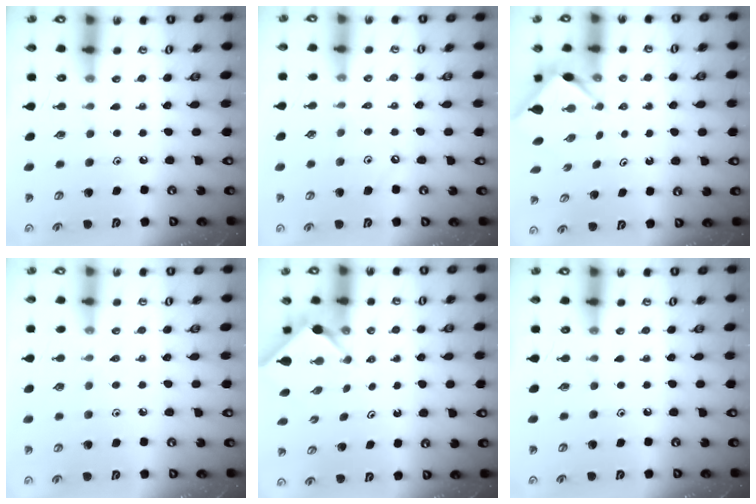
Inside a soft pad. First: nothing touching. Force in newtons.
{"total": 2.9, "press": 2.8, "slide": 0.5}
{"total": 3.0, "press": 3.0, "slide": 0.3}
{"total": 2.6, "press": 2.6, "slide": 0.5}
{"total": 2.6, "press": 2.6, "slide": 0.2}
{"total": 0.0}